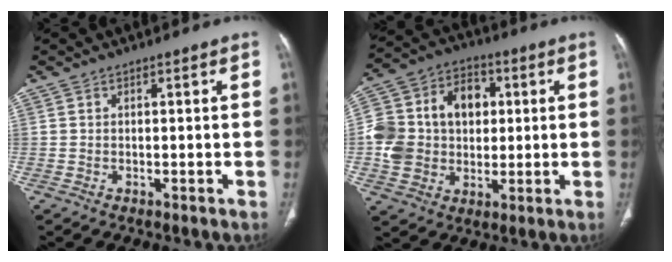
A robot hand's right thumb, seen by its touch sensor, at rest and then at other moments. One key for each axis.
{"total": 17.1, "fx": 1.4, "fy": 13.6, "fz": 10.3, "tx": -0.165, "ty": 0.029, "tz": 0.028}